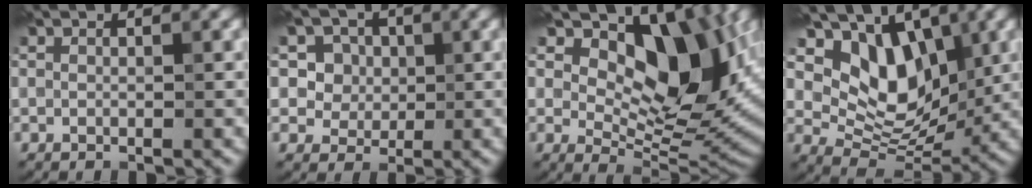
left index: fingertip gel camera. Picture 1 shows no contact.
{"total": 5.8, "force": [2.7, 4.7, 2.0], "torque": [-0.035, 0.010, 0.032]}
{"total": 12.4, "force": [4.9, 6.9, 9.0], "torque": [-0.119, 0.001, 0.082]}
{"total": 8.2, "force": [3.5, 5.6, 4.9], "torque": [-0.075, -0.011, 0.057]}